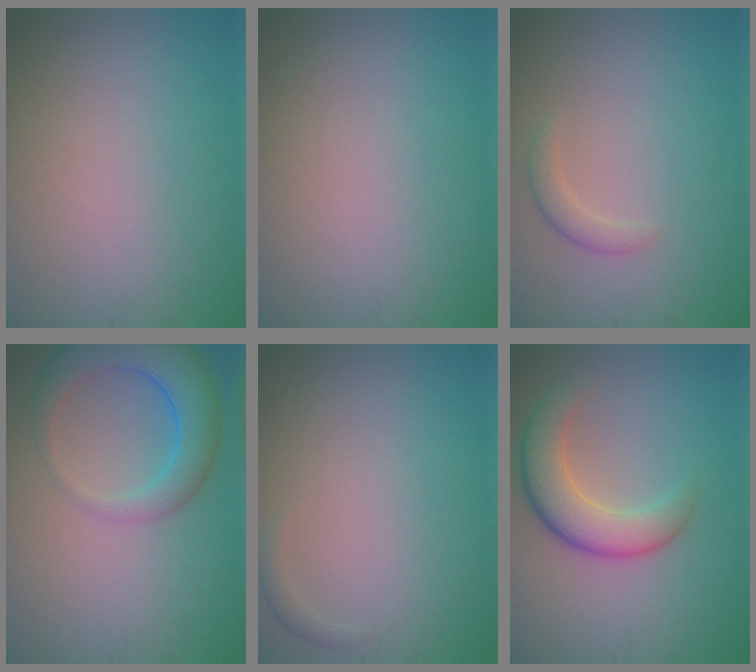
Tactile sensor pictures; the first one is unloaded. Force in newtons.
{"total": 0.0}
{"total": 1.4, "press": 1.4, "slide": 0.1}
{"total": 6.1, "press": 6.0, "slide": 0.3}
{"total": 0.7, "press": 0.7, "slide": 0.1}
{"total": 5.2, "press": 5.2, "slide": 0.4}